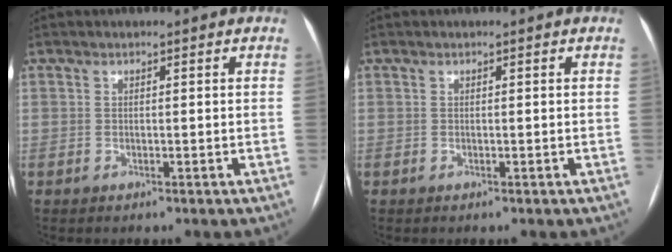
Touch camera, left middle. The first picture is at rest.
{"total": 0.0}